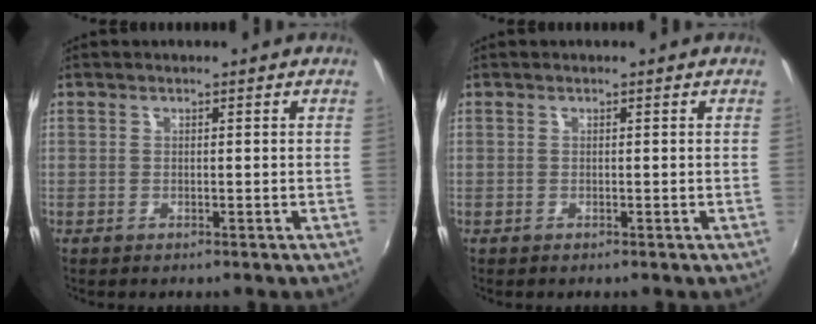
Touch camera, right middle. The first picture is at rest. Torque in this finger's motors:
{"motor_torque": [0.08, -0.17, 0.07, 0.00]}